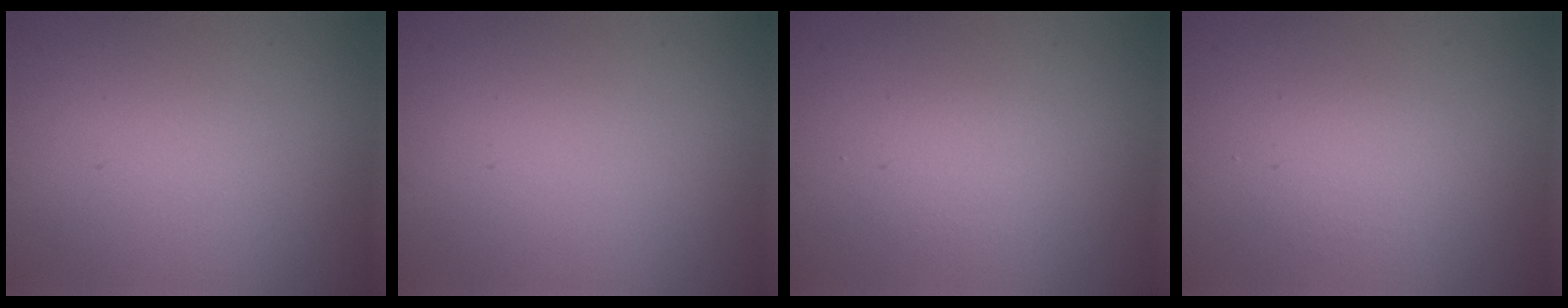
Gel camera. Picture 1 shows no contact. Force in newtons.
{"total": 0.0}
{"total": 1.6, "press": 1.6, "slide": 0.1}
{"total": 1.8, "press": 1.8, "slide": 0.1}